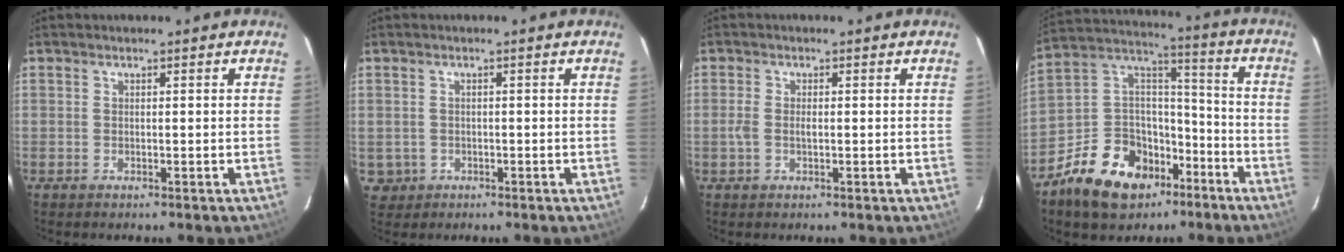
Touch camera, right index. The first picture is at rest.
{"total": 4.5, "force": [-1.2, 4.3, 0.3], "torque": [-0.013, 0.014, -0.013]}
{"total": 2.2, "force": [-0.4, 1.0, 2.0], "torque": [-0.042, -0.001, -0.007]}
{"total": 17.9, "force": [-10.4, 11.9, 8.4], "torque": [-0.194, 0.050, -0.160]}